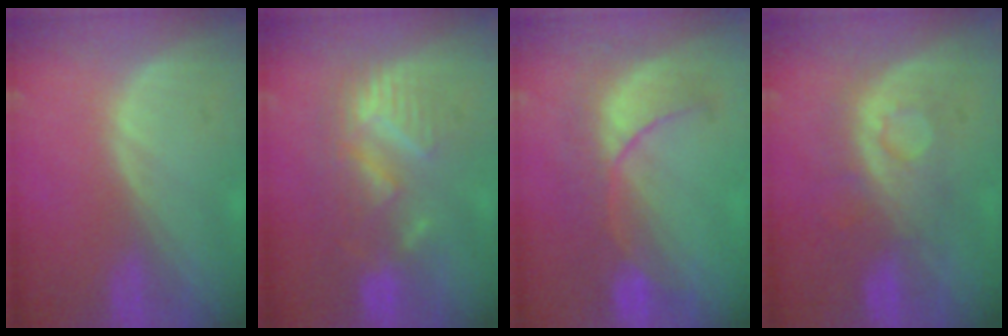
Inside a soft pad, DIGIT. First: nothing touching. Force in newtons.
{"total": 8.9, "press": 8.0, "slide": 3.7}
{"total": 8.3, "press": 8.3, "slide": 0.8}
{"total": 7.8, "press": 7.5, "slide": 2.0}